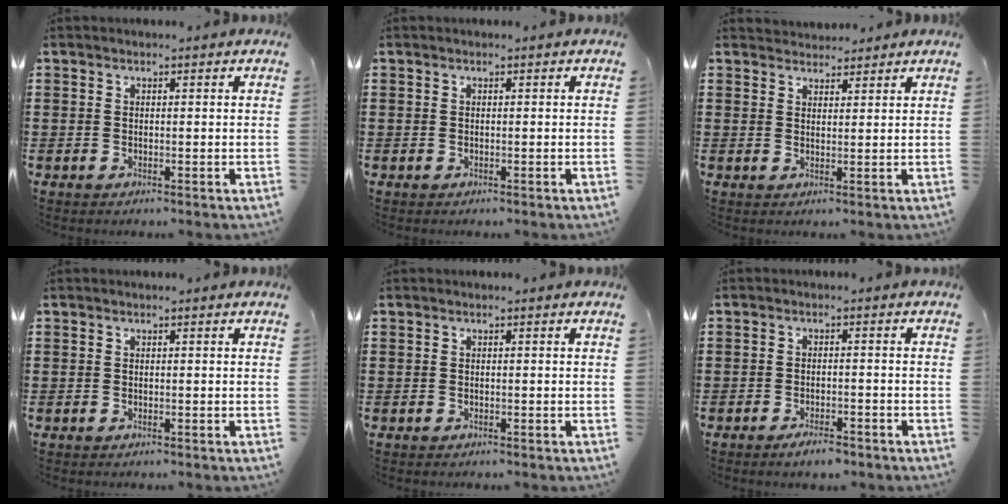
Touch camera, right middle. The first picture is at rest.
{"total": 0.0}
{"total": 2.3, "force": [2.2, 0.4, -0.5], "torque": [0.001, -0.004, 0.044]}
{"total": 0.0}
{"total": 0.0}
{"total": 2.5, "force": [-2.2, 0.6, 1.0], "torque": [-0.017, 0.003, -0.041]}